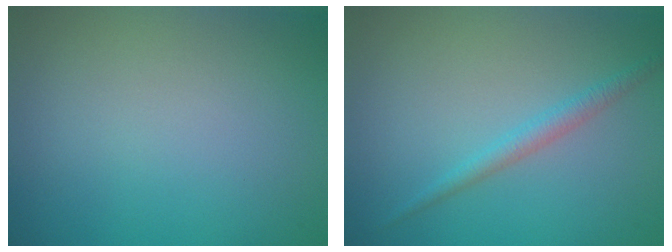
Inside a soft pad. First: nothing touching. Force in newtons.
{"total": 1.7, "press": 1.7, "slide": 0.1}